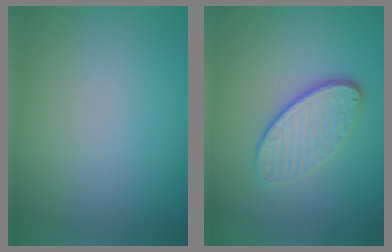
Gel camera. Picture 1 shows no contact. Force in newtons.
{"total": 4.3, "press": 3.3, "slide": 2.8}